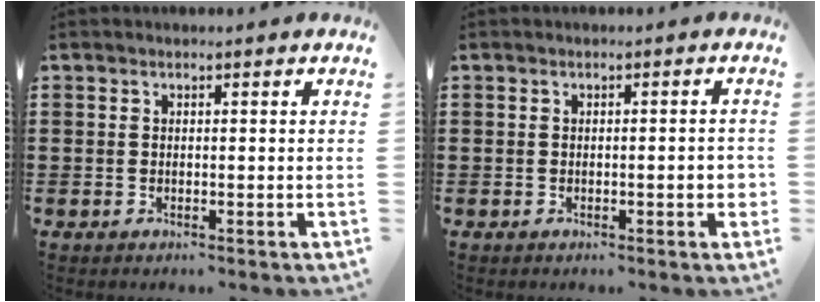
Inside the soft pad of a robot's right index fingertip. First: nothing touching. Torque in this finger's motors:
{"motor_torque": [0.80, -0.22, 0.19, 0.06]}